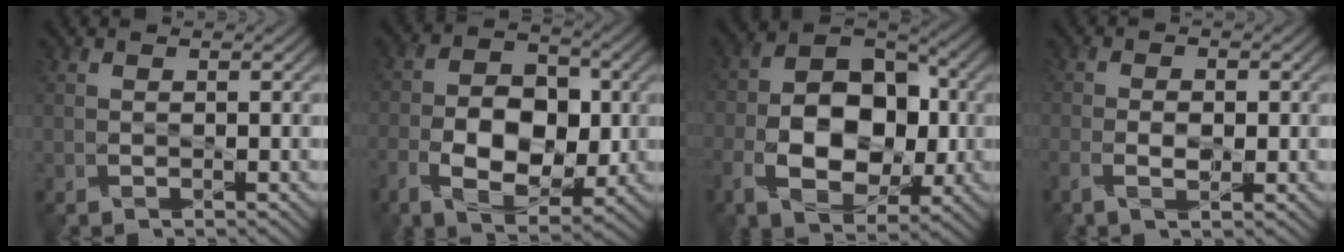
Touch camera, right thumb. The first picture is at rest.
{"total": 10.3, "force": [-2.1, 6.5, 7.7], "torque": [-0.144, -0.002, -0.042]}
{"total": 13.5, "force": [-2.5, 8.9, 9.8], "torque": [-0.174, -0.005, -0.049]}
{"total": 3.4, "force": [-1.0, 1.7, 2.8], "torque": [-0.059, 0.000, -0.023]}